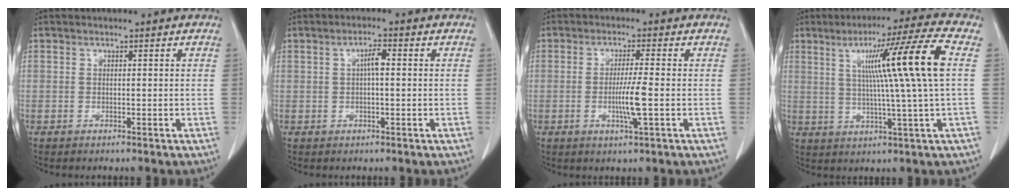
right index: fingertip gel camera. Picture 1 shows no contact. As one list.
[{"total": 3.0, "force": [0.4, 0.9, 2.8], "torque": [-0.055, 0.010, 0.008]}, {"total": 5.3, "force": [-1.1, -0.1, 5.2], "torque": [-0.098, -0.009, -0.020]}, {"total": 14.5, "force": [3.0, -2.1, 14.1], "torque": [-0.215, 0.013, 0.049]}]